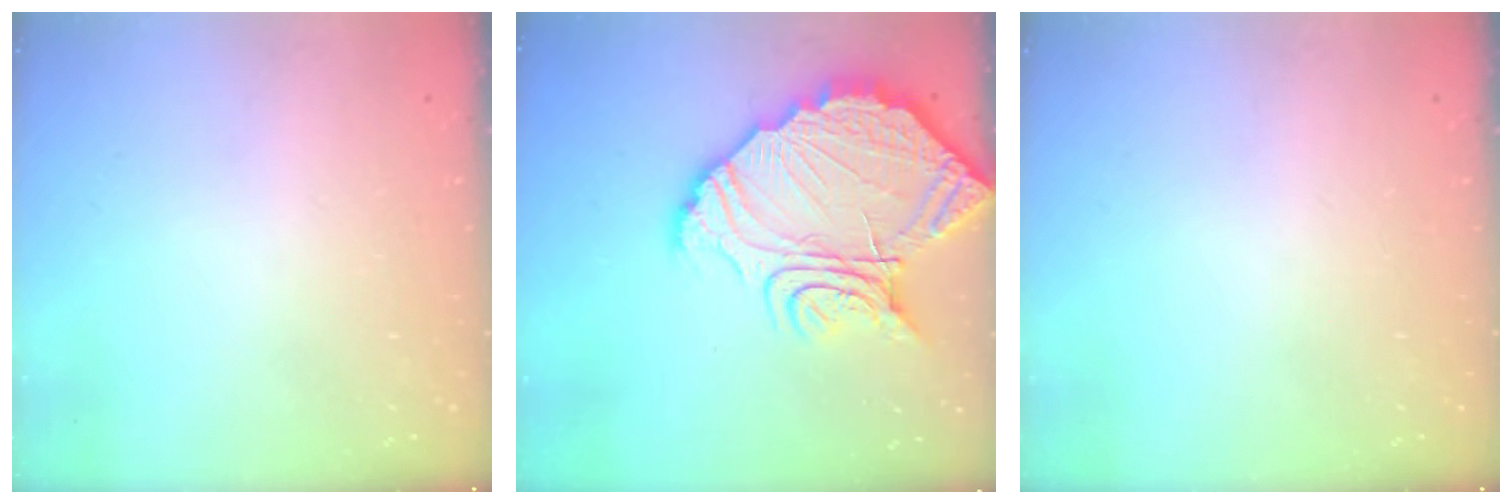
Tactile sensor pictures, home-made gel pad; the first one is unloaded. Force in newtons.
{"total": 19.1, "press": 19.1, "slide": 1.5}
{"total": 0.0}